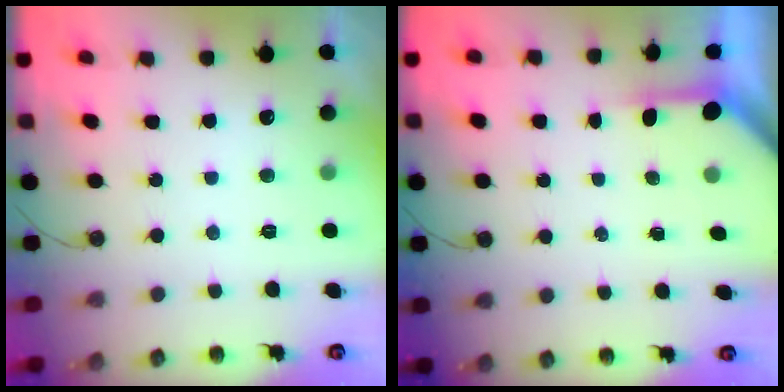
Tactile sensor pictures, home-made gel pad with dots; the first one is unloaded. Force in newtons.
{"total": 3.0, "press": 3.0, "slide": 0.3}